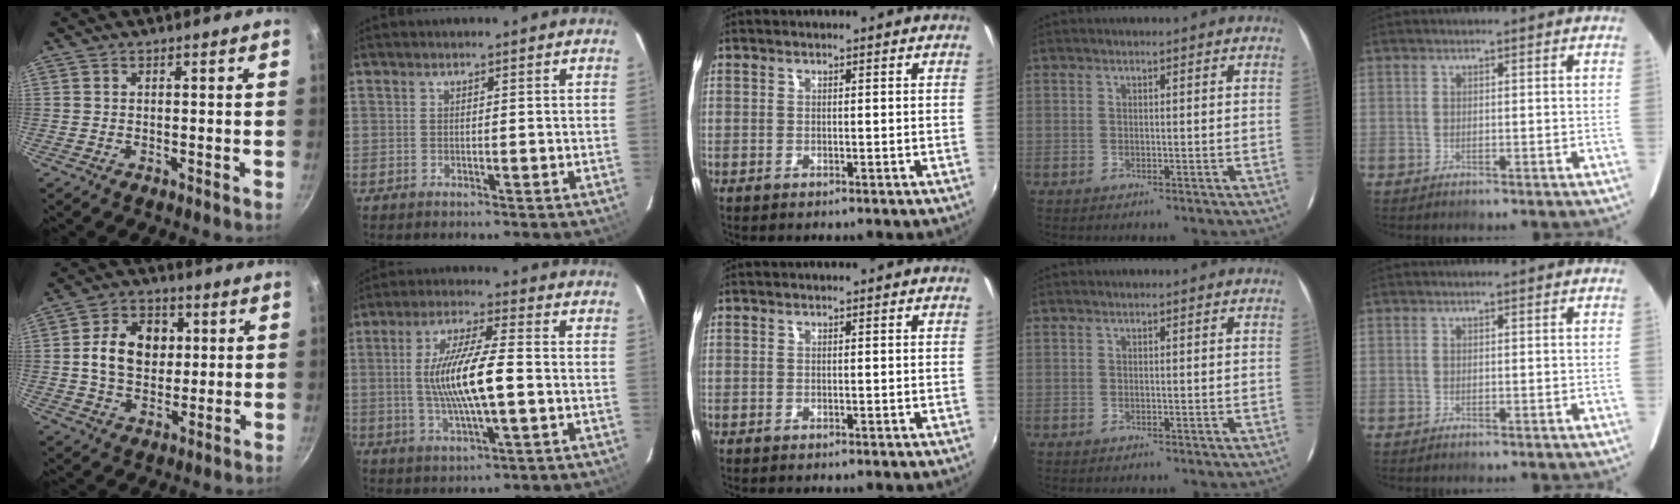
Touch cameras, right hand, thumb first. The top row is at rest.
{"thumb": {"total": 11.8, "force": [1.6, 9.0, 7.5], "torque": [-0.099, 0.007, 0.021]}, "index": {"total": 12.4, "force": [-0.8, 2.3, 12.2], "torque": [-0.232, -0.002, -0.011]}}